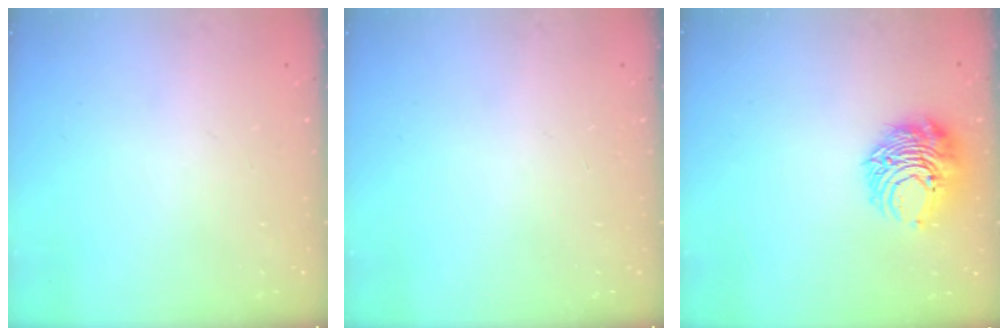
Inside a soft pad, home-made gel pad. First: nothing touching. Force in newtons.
{"total": 0.0}
{"total": 9.2, "press": 9.2, "slide": 0.8}